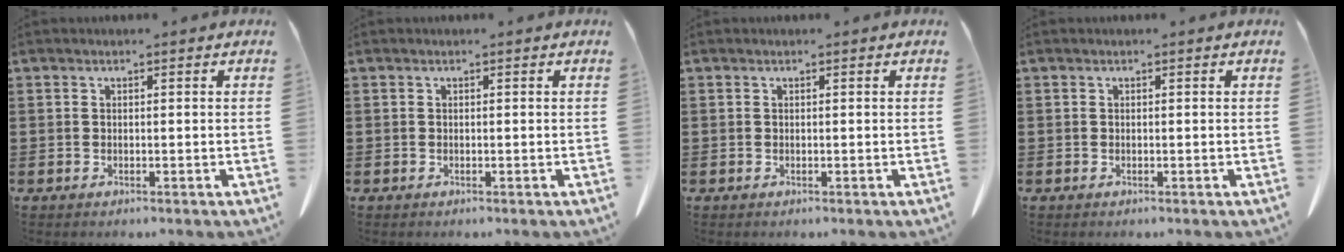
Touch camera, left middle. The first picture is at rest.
{"total": 0.0}
{"total": 0.0}
{"total": 0.0}